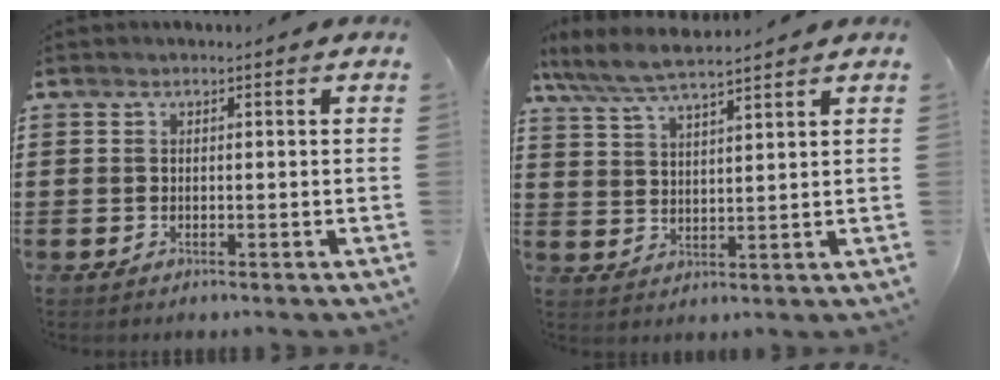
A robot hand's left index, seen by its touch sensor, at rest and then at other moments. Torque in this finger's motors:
{"motor_torque": [2.14, 0.00, 0.30, 0.11]}